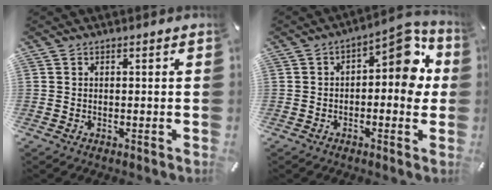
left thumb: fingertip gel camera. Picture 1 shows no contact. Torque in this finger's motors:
{"motor_torque": [0.10, 0.23, -0.03, -0.02, 0.10]}